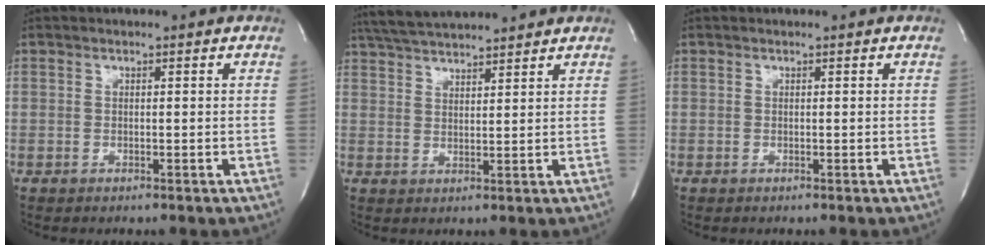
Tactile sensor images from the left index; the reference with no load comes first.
{"total": 8.8, "force": [8.2, 0.6, 3.2], "torque": [-0.065, 0.026, 0.137]}
{"total": 0.0}